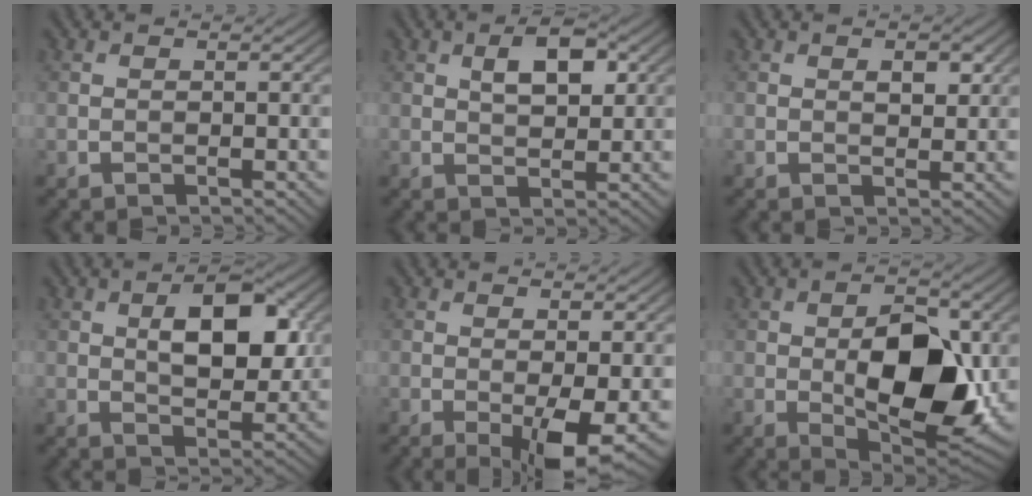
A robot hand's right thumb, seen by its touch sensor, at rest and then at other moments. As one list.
[{"total": 4.8, "force": [1.7, 2.3, 3.8], "torque": [-0.067, 0.003, 0.027]}, {"total": 2.1, "force": [0.8, 1.2, 1.6], "torque": [-0.020, -0.004, 0.014]}, {"total": 8.3, "force": [1.8, 4.3, 6.9], "torque": [-0.104, 0.006, 0.029]}, {"total": 5.7, "force": [-1.5, 1.4, 5.3], "torque": [-0.091, -0.004, -0.022]}, {"total": 12.1, "force": [-0.6, 6.4, 10.3], "torque": [-0.149, -0.007, -0.006]}]